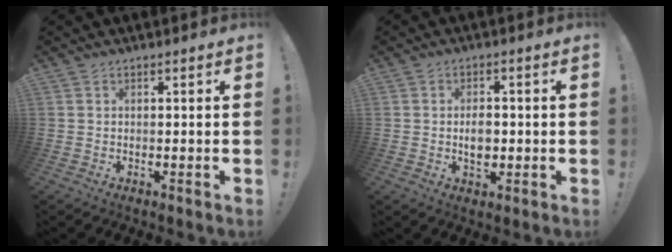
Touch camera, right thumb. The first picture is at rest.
{"total": 4.9, "force": [-0.7, 3.5, 3.4], "torque": [-0.032, -0.002, -0.016]}